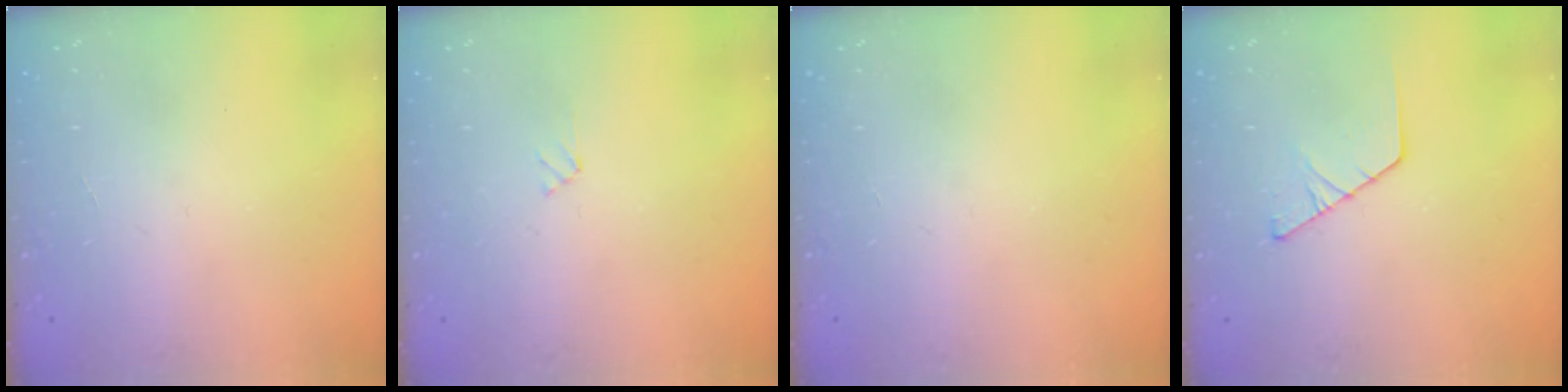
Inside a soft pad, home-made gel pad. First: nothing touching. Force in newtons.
{"total": 2.7, "press": 2.7, "slide": 0.3}
{"total": 0.0}
{"total": 2.5, "press": 2.5, "slide": 0.3}